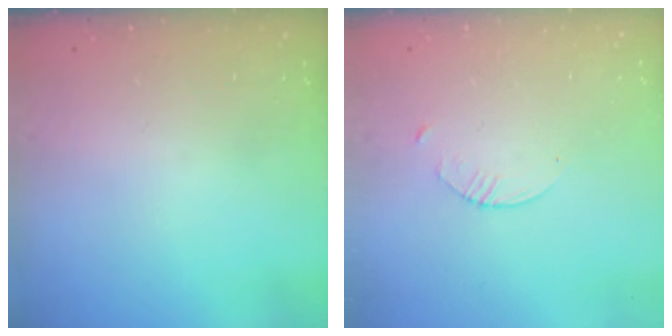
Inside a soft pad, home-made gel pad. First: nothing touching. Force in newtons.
{"total": 1.5, "press": 1.5, "slide": 0.2}